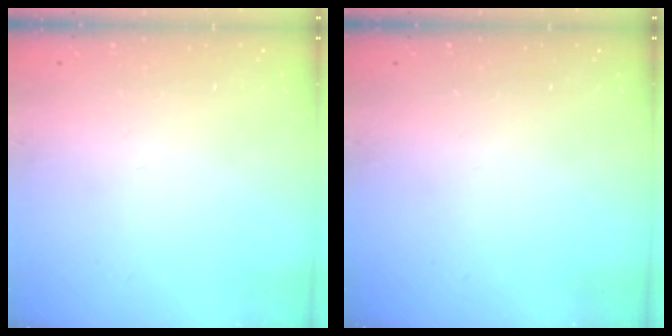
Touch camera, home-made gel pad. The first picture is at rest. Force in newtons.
{"total": 0.0}